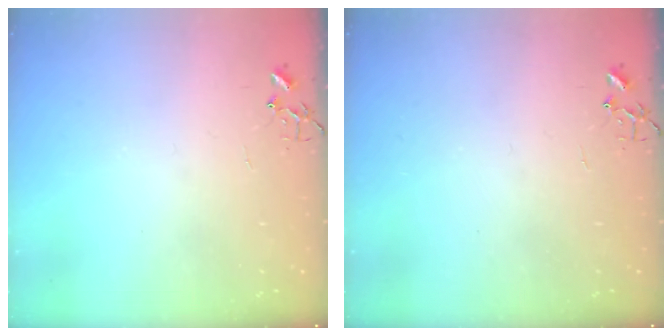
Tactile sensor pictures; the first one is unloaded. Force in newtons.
{"total": 0.0}